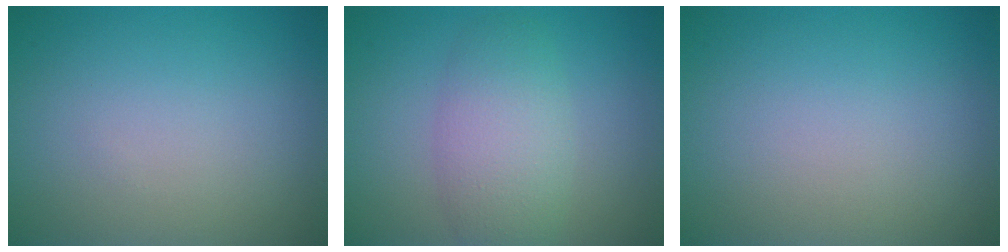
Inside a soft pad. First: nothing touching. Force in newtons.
{"total": 4.5, "press": 4.5, "slide": 0.1}
{"total": 0.0}